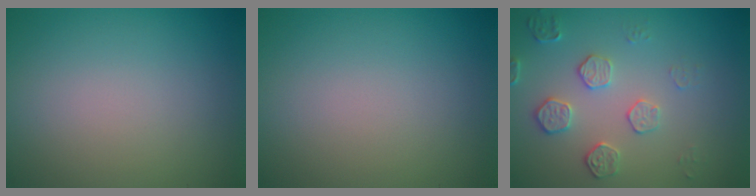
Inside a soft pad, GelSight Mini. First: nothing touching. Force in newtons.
{"total": 0.0}
{"total": 2.2, "press": 1.8, "slide": 1.2}